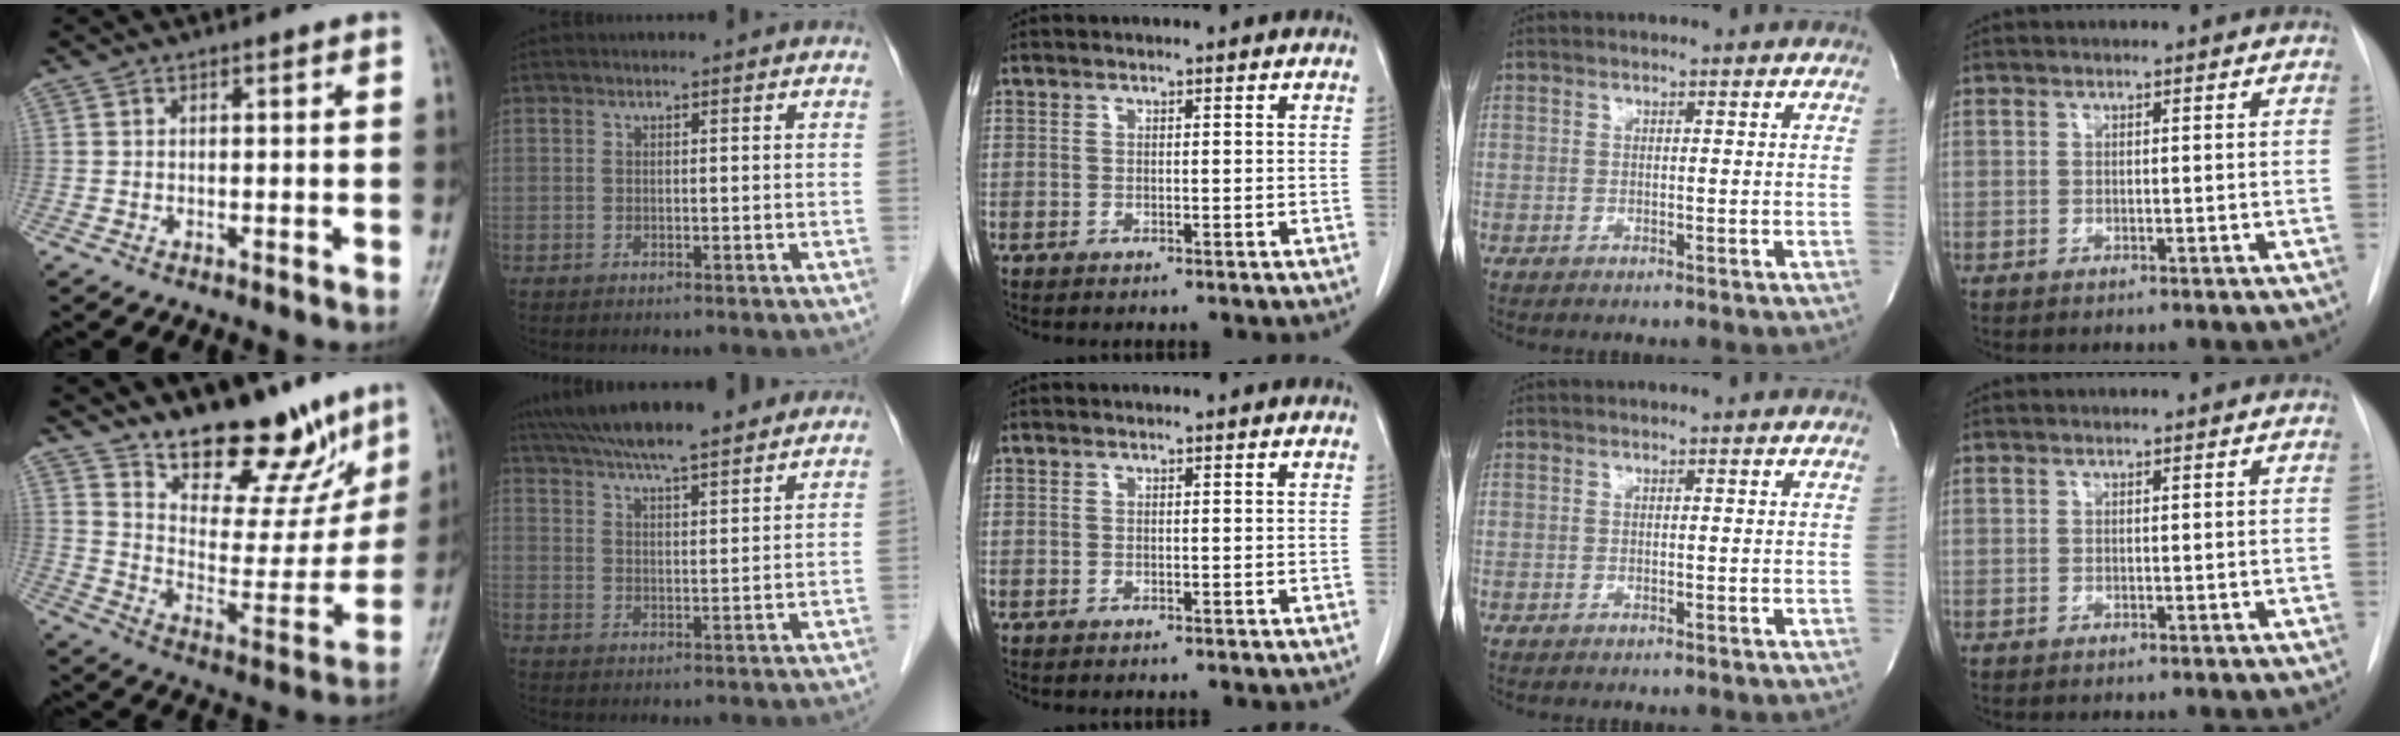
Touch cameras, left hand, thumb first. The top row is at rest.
{"thumb": {"total": 19.6, "force": [15.0, 8.1, 9.7], "torque": [-0.083, -0.098, 0.236]}, "index": {"total": 15.5, "force": [13.2, 1.9, 7.9], "torque": [-0.137, 0.034, 0.203]}}